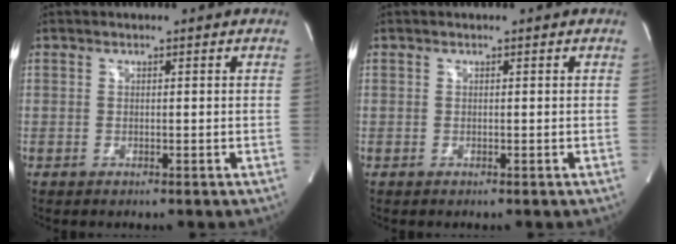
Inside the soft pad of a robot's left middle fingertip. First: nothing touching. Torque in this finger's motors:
{"motor_torque": [-0.18, -0.16, 0.08, 0.01]}